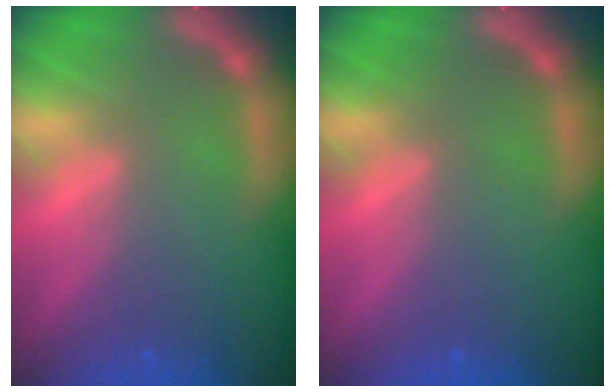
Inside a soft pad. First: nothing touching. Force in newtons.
{"total": 0.0}